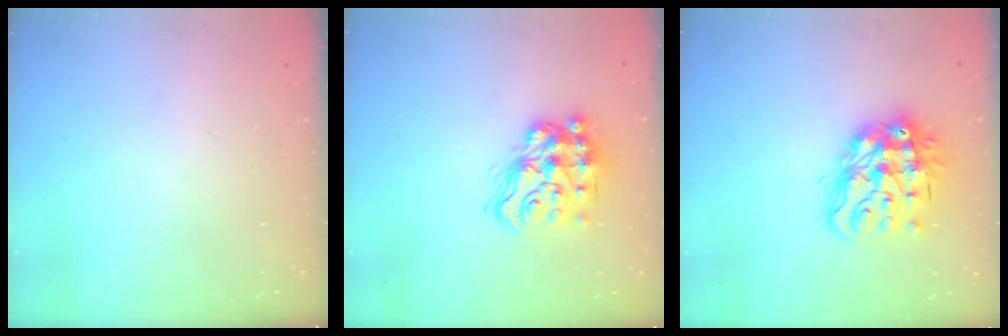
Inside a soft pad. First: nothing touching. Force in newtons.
{"total": 16.4, "press": 16.4, "slide": 1.0}
{"total": 15.8, "press": 15.7, "slide": 1.7}